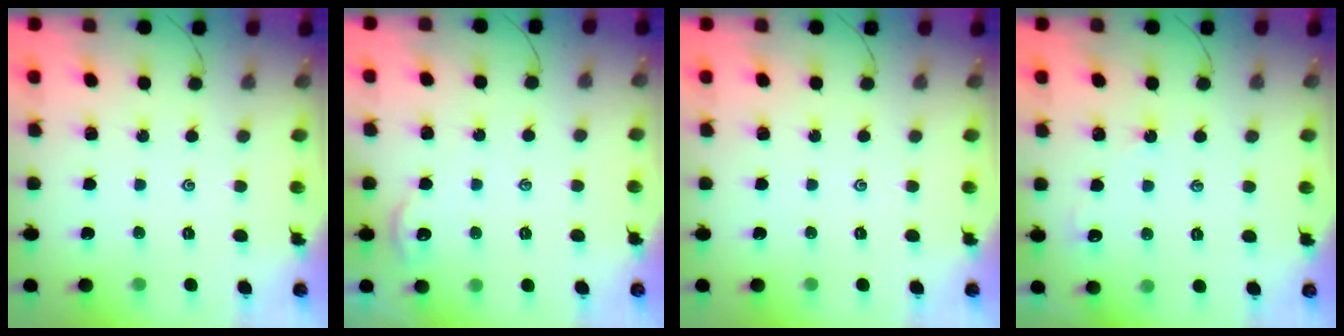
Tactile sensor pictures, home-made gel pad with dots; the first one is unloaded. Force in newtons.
{"total": 2.2, "press": 2.2, "slide": 0.2}
{"total": 0.0}
{"total": 1.9, "press": 1.8, "slide": 0.4}